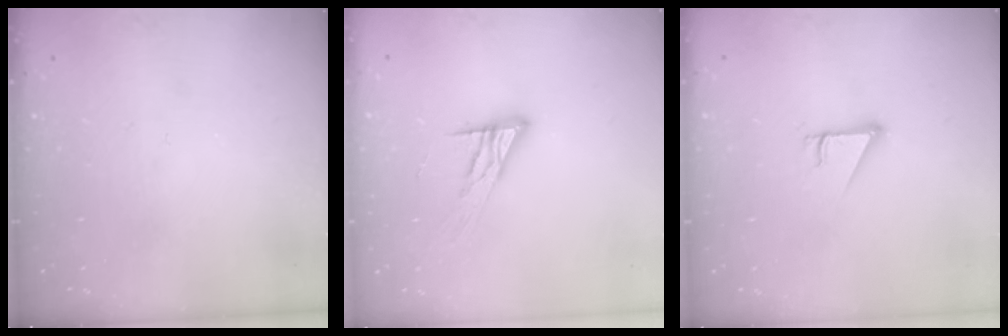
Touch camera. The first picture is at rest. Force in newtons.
{"total": 11.1, "press": 11.1, "slide": 0.9}
{"total": 2.5, "press": 2.5, "slide": 0.2}